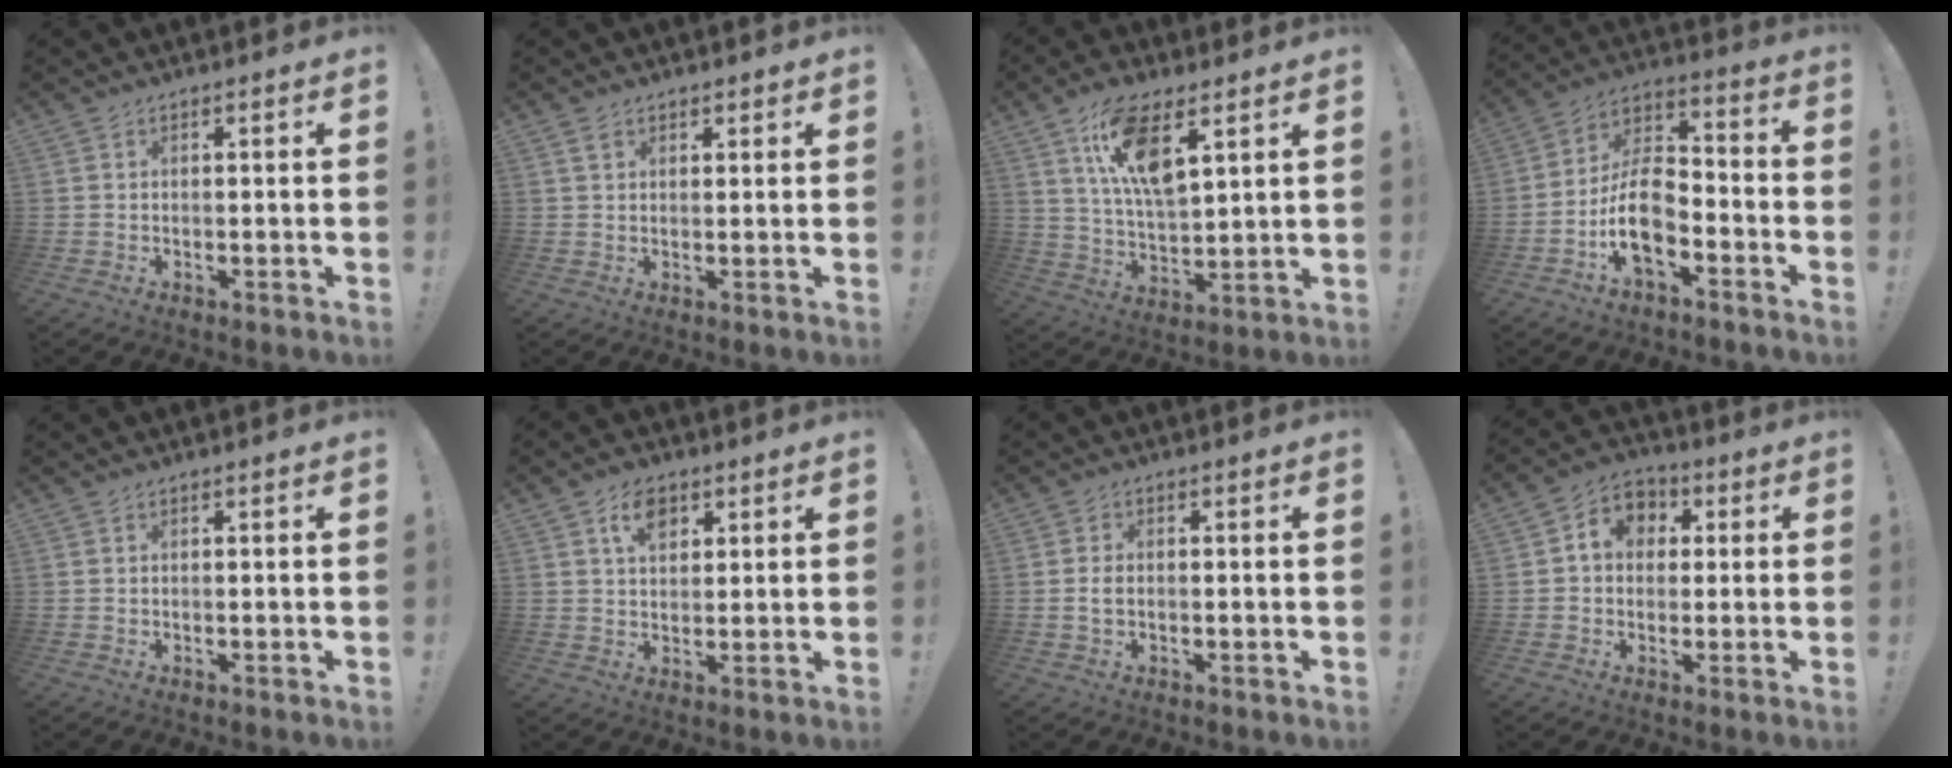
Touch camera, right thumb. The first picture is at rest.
{"total": 2.6, "force": [1.6, 1.7, 1.2], "torque": [-0.003, -0.007, 0.026]}
{"total": 14.0, "force": [7.6, 5.6, 10.3], "torque": [-0.181, -0.023, 0.133]}
{"total": 12.7, "force": [-5.7, 7.3, 8.7], "torque": [-0.166, 0.027, -0.100]}
{"total": 0.0}
{"total": 6.7, "force": [3.2, 4.4, 3.9], "torque": [-0.062, 0.001, 0.057]}
{"total": 2.1, "force": [-0.1, 1.4, 1.5], "torque": [-0.018, 0.004, -0.003]}
{"total": 8.2, "force": [1.7, 7.0, 4.0], "torque": [-0.060, 0.007, 0.036]}